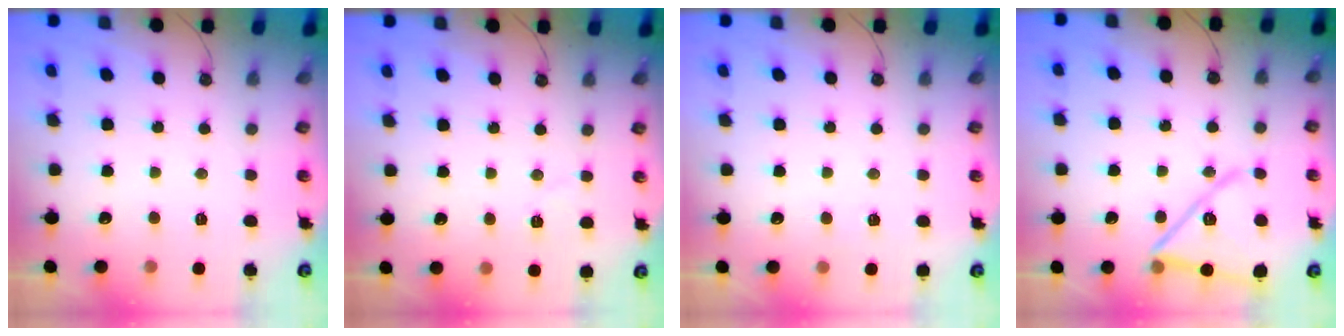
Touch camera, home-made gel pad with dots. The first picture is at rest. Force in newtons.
{"total": 4.6, "press": 3.8, "slide": 2.6}
{"total": 2.6, "press": 1.9, "slide": 1.8}
{"total": 17.0, "press": 16.6, "slide": 3.5}